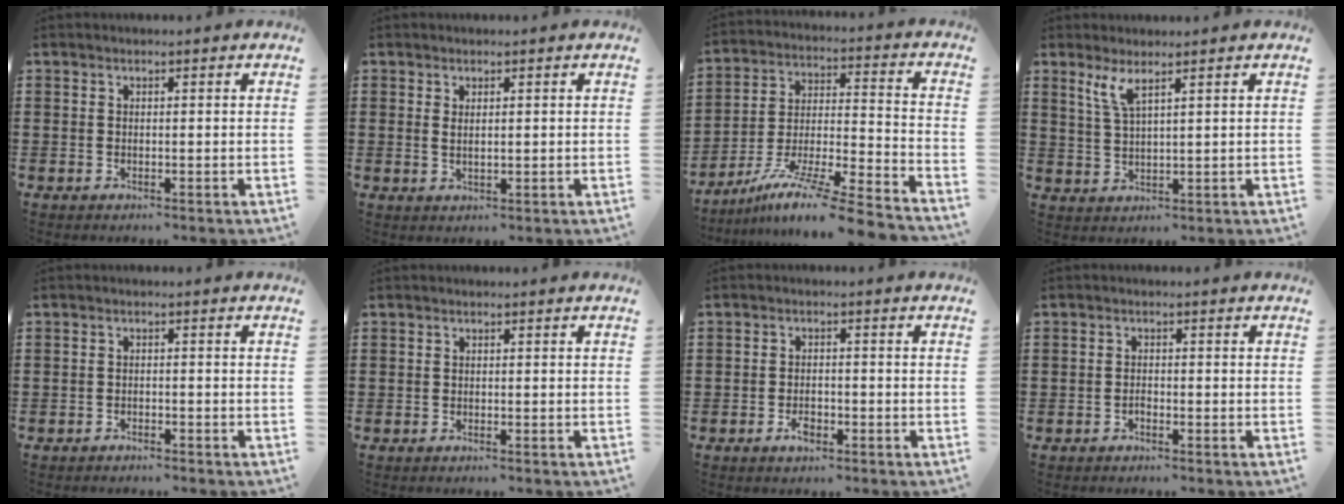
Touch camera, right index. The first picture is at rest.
{"total": 1.3, "force": [0.7, 0.3, 1.1], "torque": [-0.023, 0.000, 0.013]}
{"total": 11.3, "force": [-9.2, 0.1, 6.5], "torque": [-0.111, 0.006, -0.181]}
{"total": 3.4, "force": [2.3, 0.5, 2.5], "torque": [-0.056, 0.001, 0.041]}
{"total": 1.2, "force": [-1.1, 0.2, 0.1], "torque": [-0.006, 0.002, -0.024]}
{"total": 0.0}
{"total": 2.5, "force": [-1.2, 1.1, 1.9], "torque": [-0.037, -0.001, -0.021]}
{"total": 0.9, "force": [-0.6, 0.3, 0.5], "torque": [-0.014, -0.007, -0.009]}